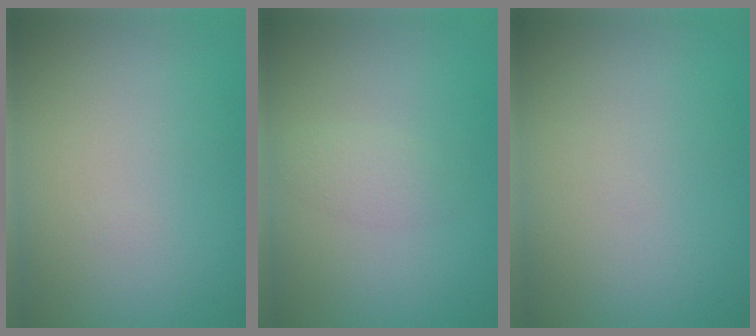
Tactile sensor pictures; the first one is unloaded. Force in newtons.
{"total": 1.4, "press": 1.4, "slide": 0.0}
{"total": 0.0}